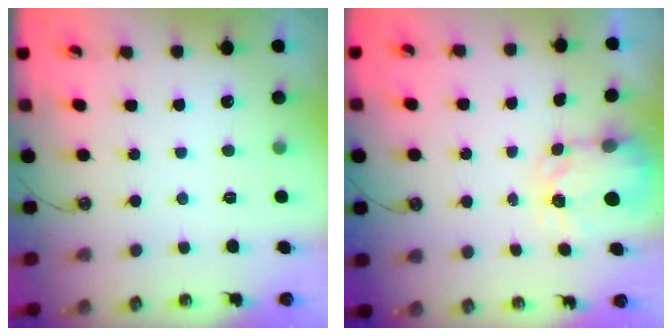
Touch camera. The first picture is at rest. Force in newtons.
{"total": 3.7, "press": 3.7, "slide": 0.5}